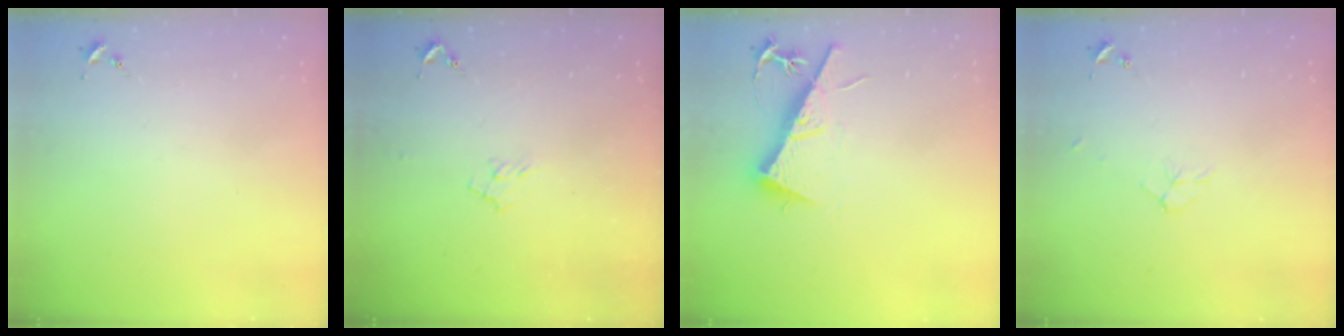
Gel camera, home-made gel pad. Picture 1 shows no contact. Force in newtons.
{"total": 6.2, "press": 6.1, "slide": 0.9}
{"total": 12.5, "press": 12.5, "slide": 0.5}
{"total": 5.5, "press": 5.5, "slide": 0.6}